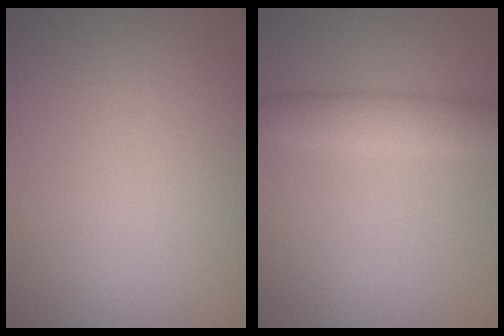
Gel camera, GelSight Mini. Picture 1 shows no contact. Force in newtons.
{"total": 3.2, "press": 3.2, "slide": 0.0}